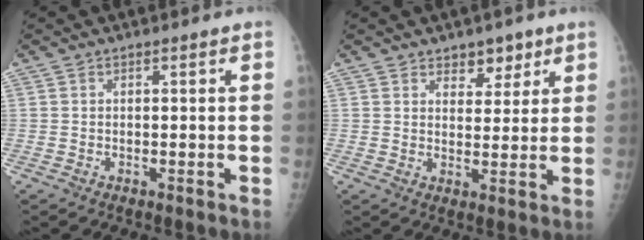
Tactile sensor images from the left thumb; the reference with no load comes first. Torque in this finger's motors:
{"motor_torque": [-0.26, -0.08, 0.20, 0.04, -0.02]}